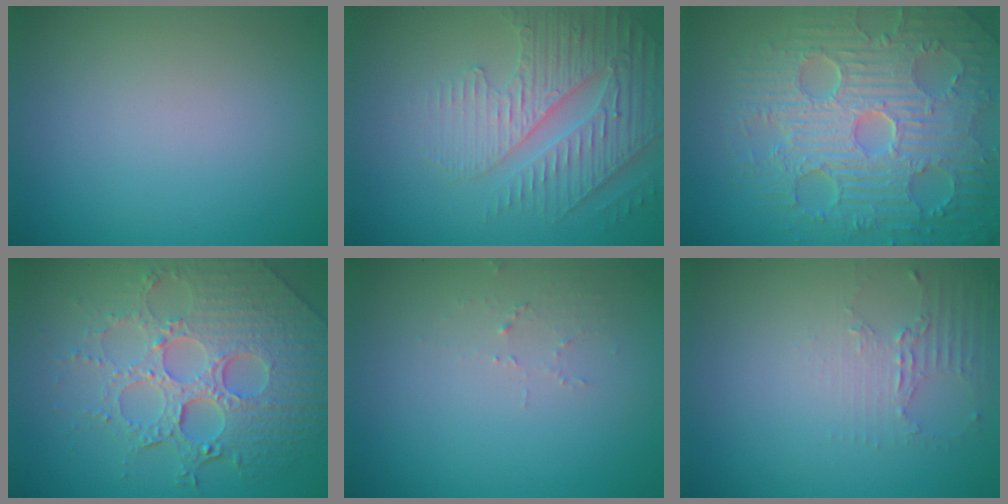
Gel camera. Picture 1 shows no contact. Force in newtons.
{"total": 4.5, "press": 4.2, "slide": 1.8}
{"total": 10.1, "press": 7.0, "slide": 7.3}
{"total": 8.2, "press": 6.0, "slide": 5.6}
{"total": 1.1, "press": 1.1, "slide": 0.1}
{"total": 2.2, "press": 1.6, "slide": 1.5}